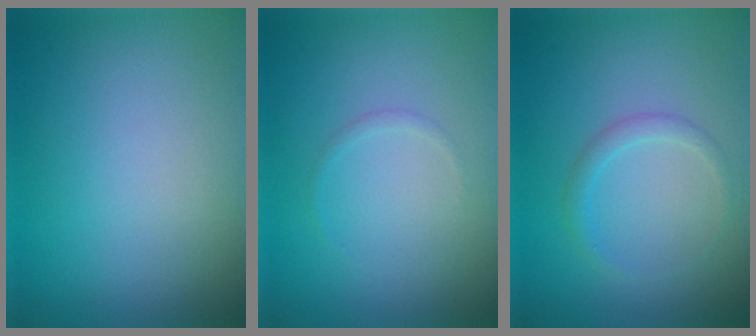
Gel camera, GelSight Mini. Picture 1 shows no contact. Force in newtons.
{"total": 0.5, "press": 0.5, "slide": 0.0}
{"total": 1.3, "press": 1.3, "slide": 0.0}